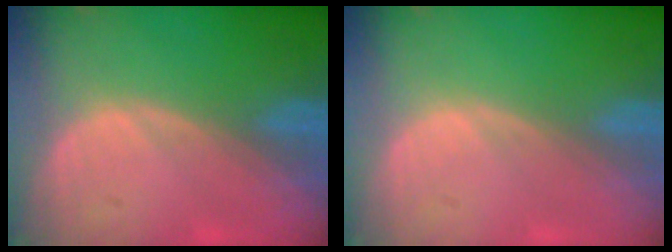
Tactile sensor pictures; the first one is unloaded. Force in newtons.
{"total": 0.0}